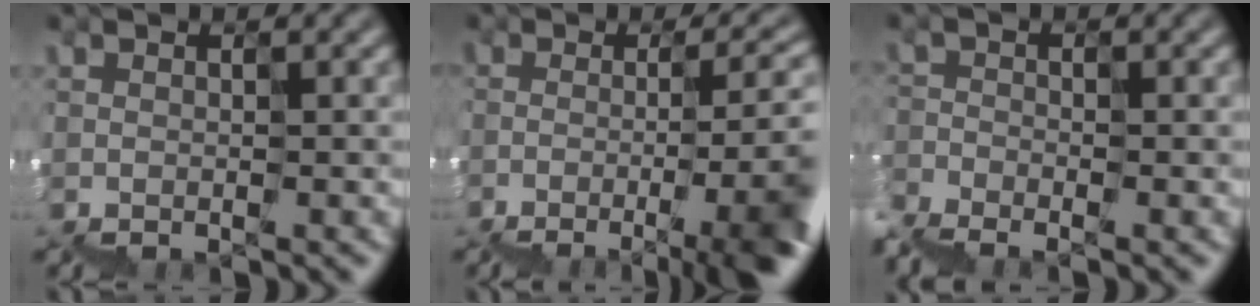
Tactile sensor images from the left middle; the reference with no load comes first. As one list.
[{"total": 8.2, "force": [-3.0, 2.7, 7.2], "torque": [-0.104, 0.007, -0.042]}, {"total": 3.6, "force": [-3.5, 0.3, 0.8], "torque": [-0.039, -0.004, -0.075]}]